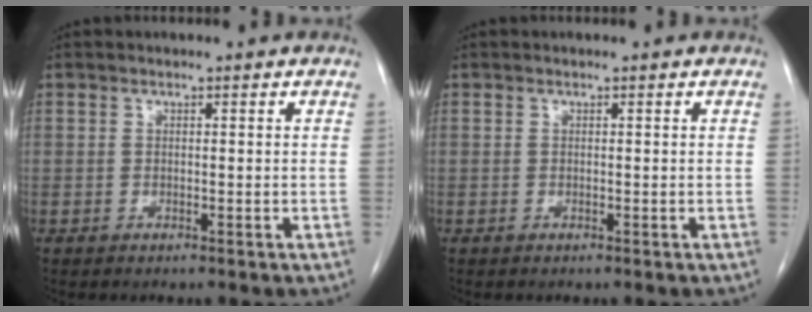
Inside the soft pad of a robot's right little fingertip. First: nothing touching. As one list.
[{"total": 0.0}]